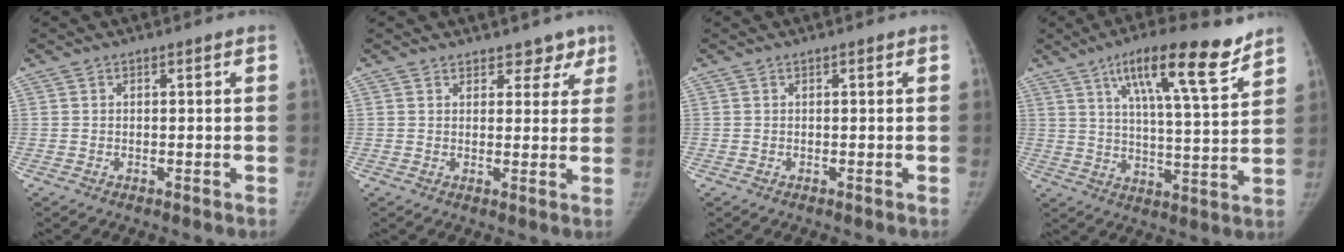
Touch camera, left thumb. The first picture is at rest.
{"total": 5.1, "force": [3.9, 3.0, 1.2], "torque": [0.024, -0.018, 0.046]}
{"total": 0.6, "force": [0.3, 0.3, 0.4], "torque": [-0.006, 0.000, 0.002]}
{"total": 16.8, "force": [10.7, 3.7, 12.5], "torque": [-0.177, -0.046, 0.171]}